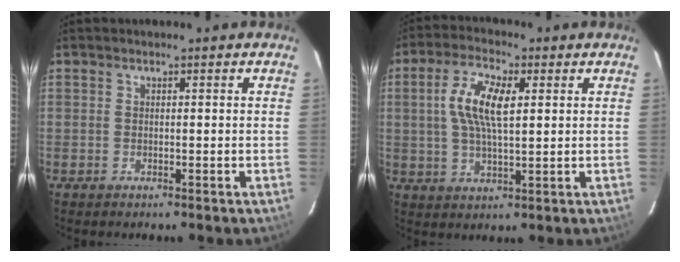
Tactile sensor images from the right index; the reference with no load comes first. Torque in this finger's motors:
{"motor_torque": [0.35, 0.02, 0.34, 0.14]}